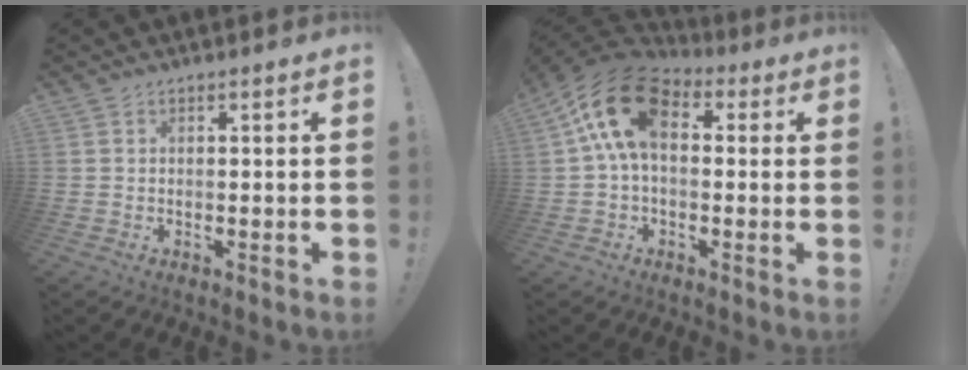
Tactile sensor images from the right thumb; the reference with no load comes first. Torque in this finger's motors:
{"motor_torque": [2.07, 2.91, 0.38, 0.11, 0.61]}